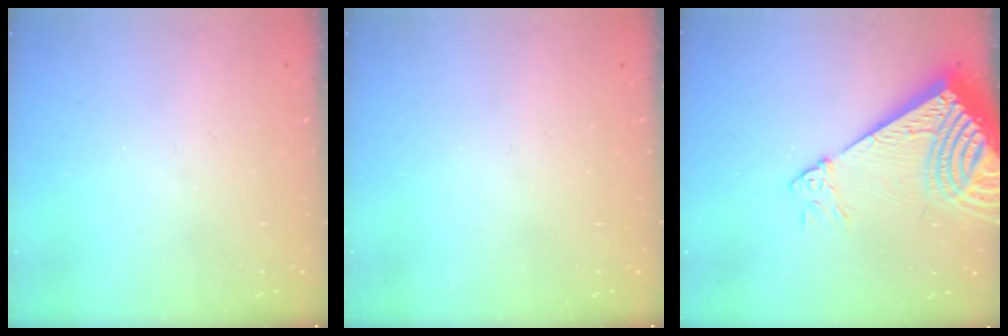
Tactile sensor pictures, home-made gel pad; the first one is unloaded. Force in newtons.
{"total": 0.0}
{"total": 14.7, "press": 14.6, "slide": 2.2}